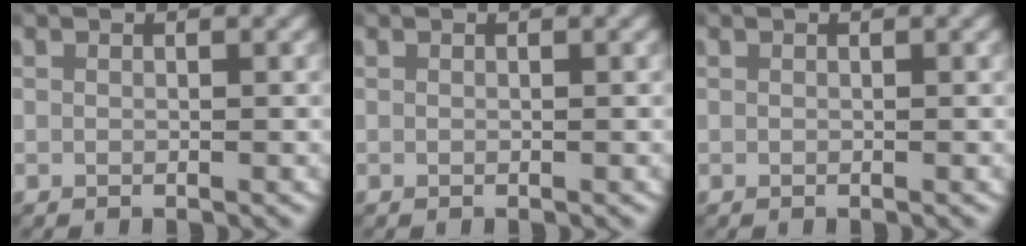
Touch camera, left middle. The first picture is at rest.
{"total": 0.0}
{"total": 0.0}